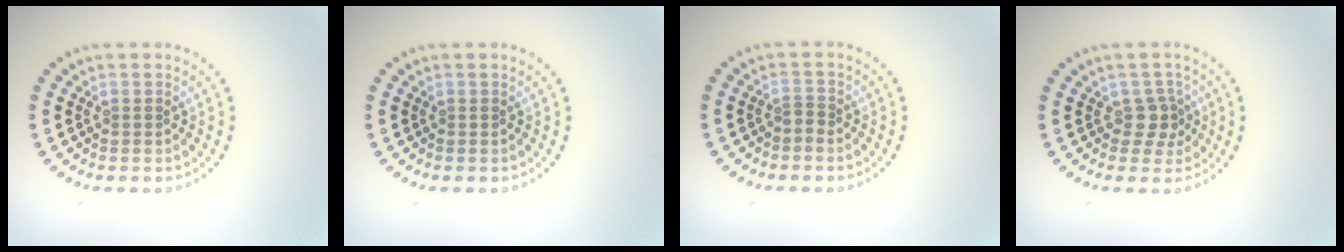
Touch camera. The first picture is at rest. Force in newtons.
{"total": 0.0}
{"total": 0.7, "press": 0.4, "slide": 0.6}
{"total": 2.0, "press": 1.6, "slide": 1.3}